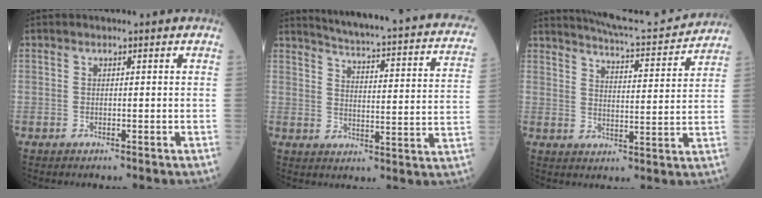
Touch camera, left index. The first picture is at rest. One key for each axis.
{"total": 24.8, "fx": 22.0, "fy": 2.1, "fz": 11.3, "tx": -0.159, "ty": -0.058, "tz": 0.255}
{"total": 14.1, "fx": 13.6, "fy": 0.4, "fz": 3.8, "tx": -0.064, "ty": -0.008, "tz": 0.181}